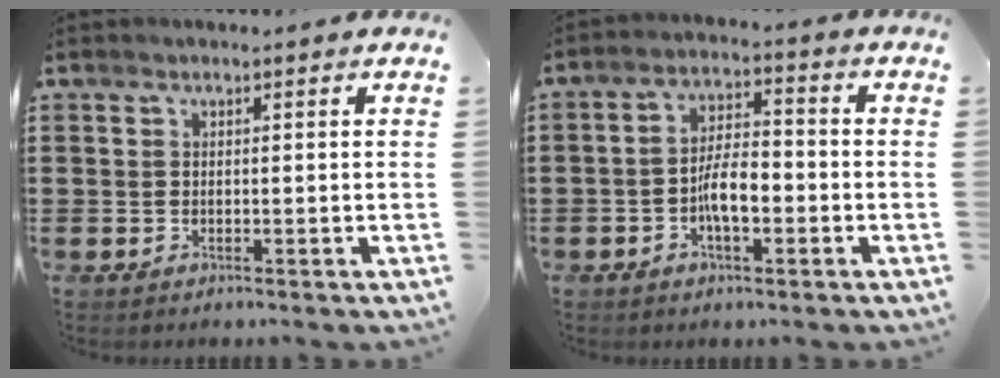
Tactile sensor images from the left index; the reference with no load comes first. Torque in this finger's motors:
{"motor_torque": [0.31, 0.17, 0.33, 0.08]}